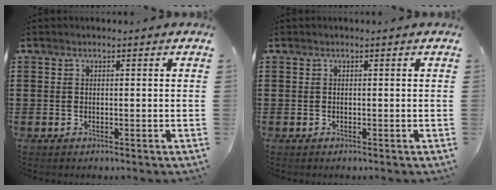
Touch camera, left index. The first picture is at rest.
{"total": 0.0}